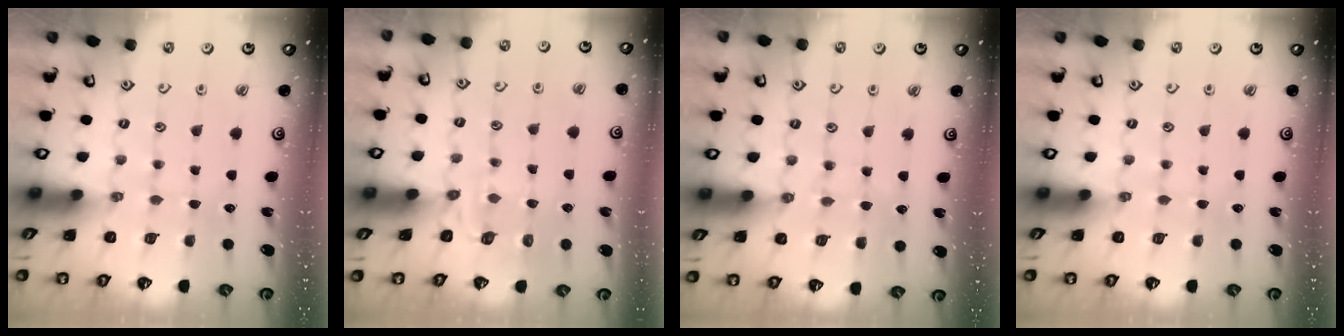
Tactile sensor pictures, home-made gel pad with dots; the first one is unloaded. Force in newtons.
{"total": 2.8, "press": 2.2, "slide": 1.8}
{"total": 2.8, "press": 2.7, "slide": 0.5}
{"total": 0.0}